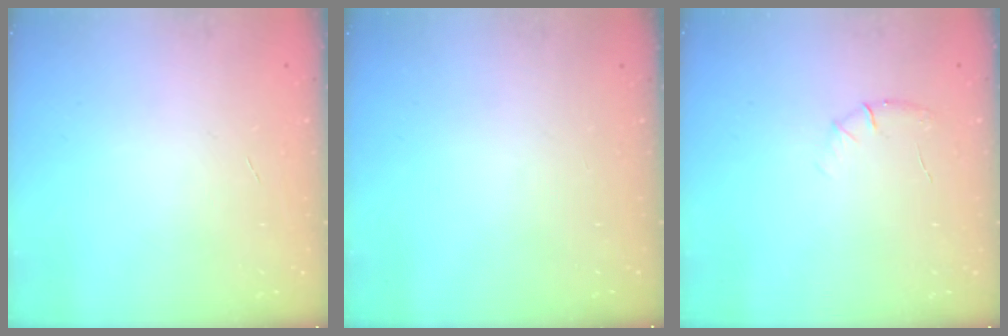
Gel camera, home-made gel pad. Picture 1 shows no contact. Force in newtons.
{"total": 0.0}
{"total": 5.5, "press": 5.2, "slide": 1.6}